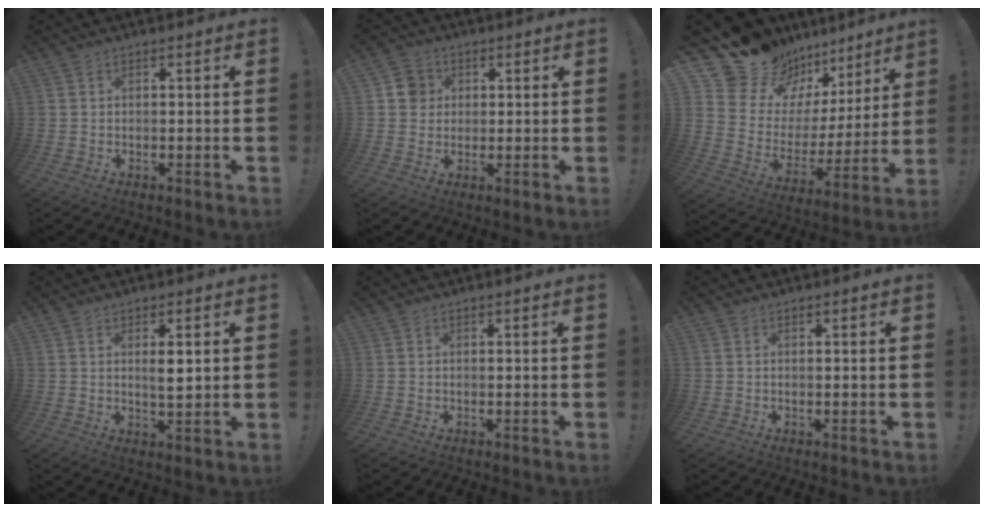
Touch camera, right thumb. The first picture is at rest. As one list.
[{"total": 6.4, "force": [1.6, 6.0, 1.7], "torque": [-0.018, 0.003, 0.032]}, {"total": 15.7, "force": [14.0, 6.8, 2.2], "torque": [-0.036, -0.126, 0.267]}, {"total": 4.4, "force": [1.1, 1.2, 4.0], "torque": [-0.058, -0.012, 0.013]}, {"total": 0.0}, {"total": 0.0}]